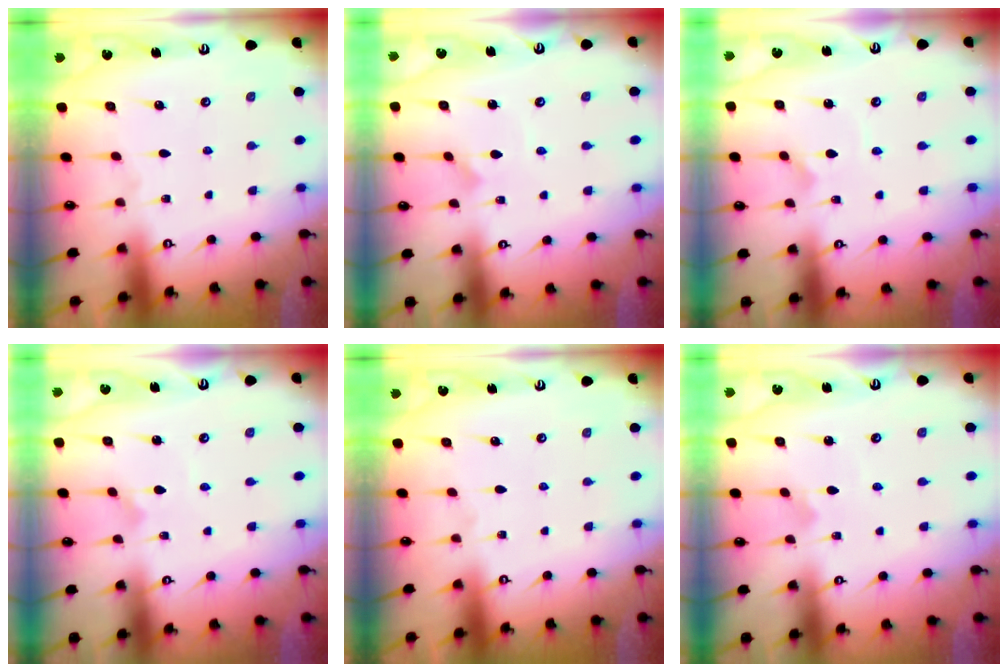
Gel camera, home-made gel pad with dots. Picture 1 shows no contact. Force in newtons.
{"total": 1.7, "press": 1.7, "slide": 0.1}
{"total": 1.6, "press": 1.6, "slide": 0.1}
{"total": 1.0, "press": 1.0, "slide": 0.1}
{"total": 0.0}
{"total": 1.9, "press": 1.9, "slide": 0.1}